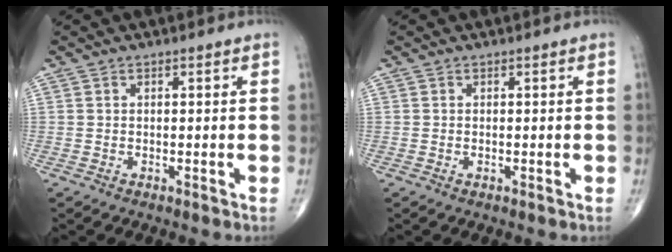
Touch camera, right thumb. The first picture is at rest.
{"total": 0.0}